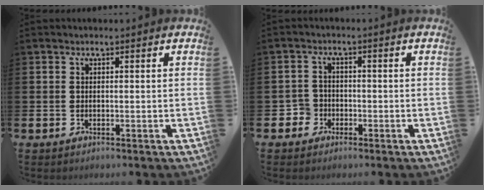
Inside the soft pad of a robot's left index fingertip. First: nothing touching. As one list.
[{"total": 2.9, "force": [-2.1, 2.0, -0.4], "torque": [-0.005, 0.006, -0.046]}]